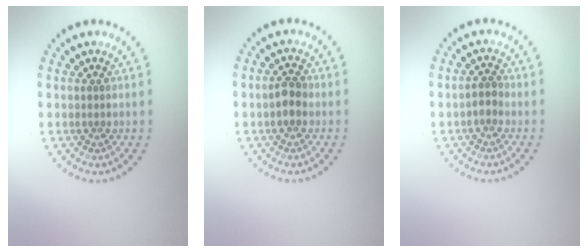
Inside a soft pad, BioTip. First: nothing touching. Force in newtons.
{"total": 1.9, "press": 1.8, "slide": 0.3}
{"total": 1.1, "press": 1.0, "slide": 0.5}